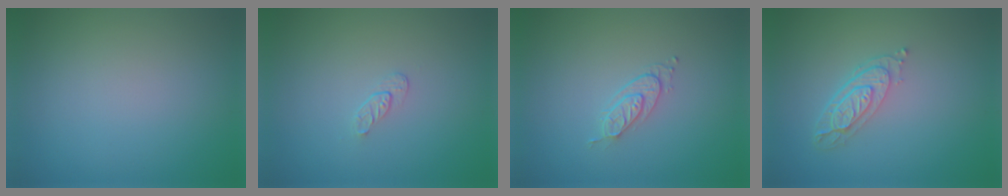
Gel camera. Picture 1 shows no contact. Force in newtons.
{"total": 0.8, "press": 0.5, "slide": 0.7}
{"total": 1.7, "press": 1.1, "slide": 1.3}
{"total": 3.5, "press": 2.6, "slide": 2.3}